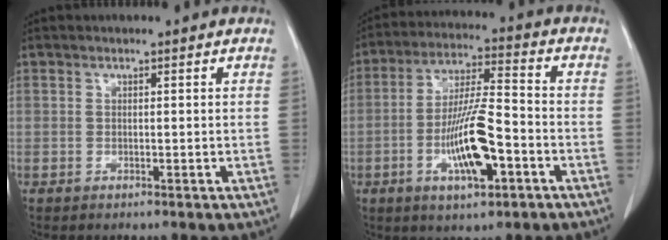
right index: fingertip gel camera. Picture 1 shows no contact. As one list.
[{"total": 11.7, "force": [-4.0, 2.4, 10.8], "torque": [-0.203, 0.000, -0.067]}]